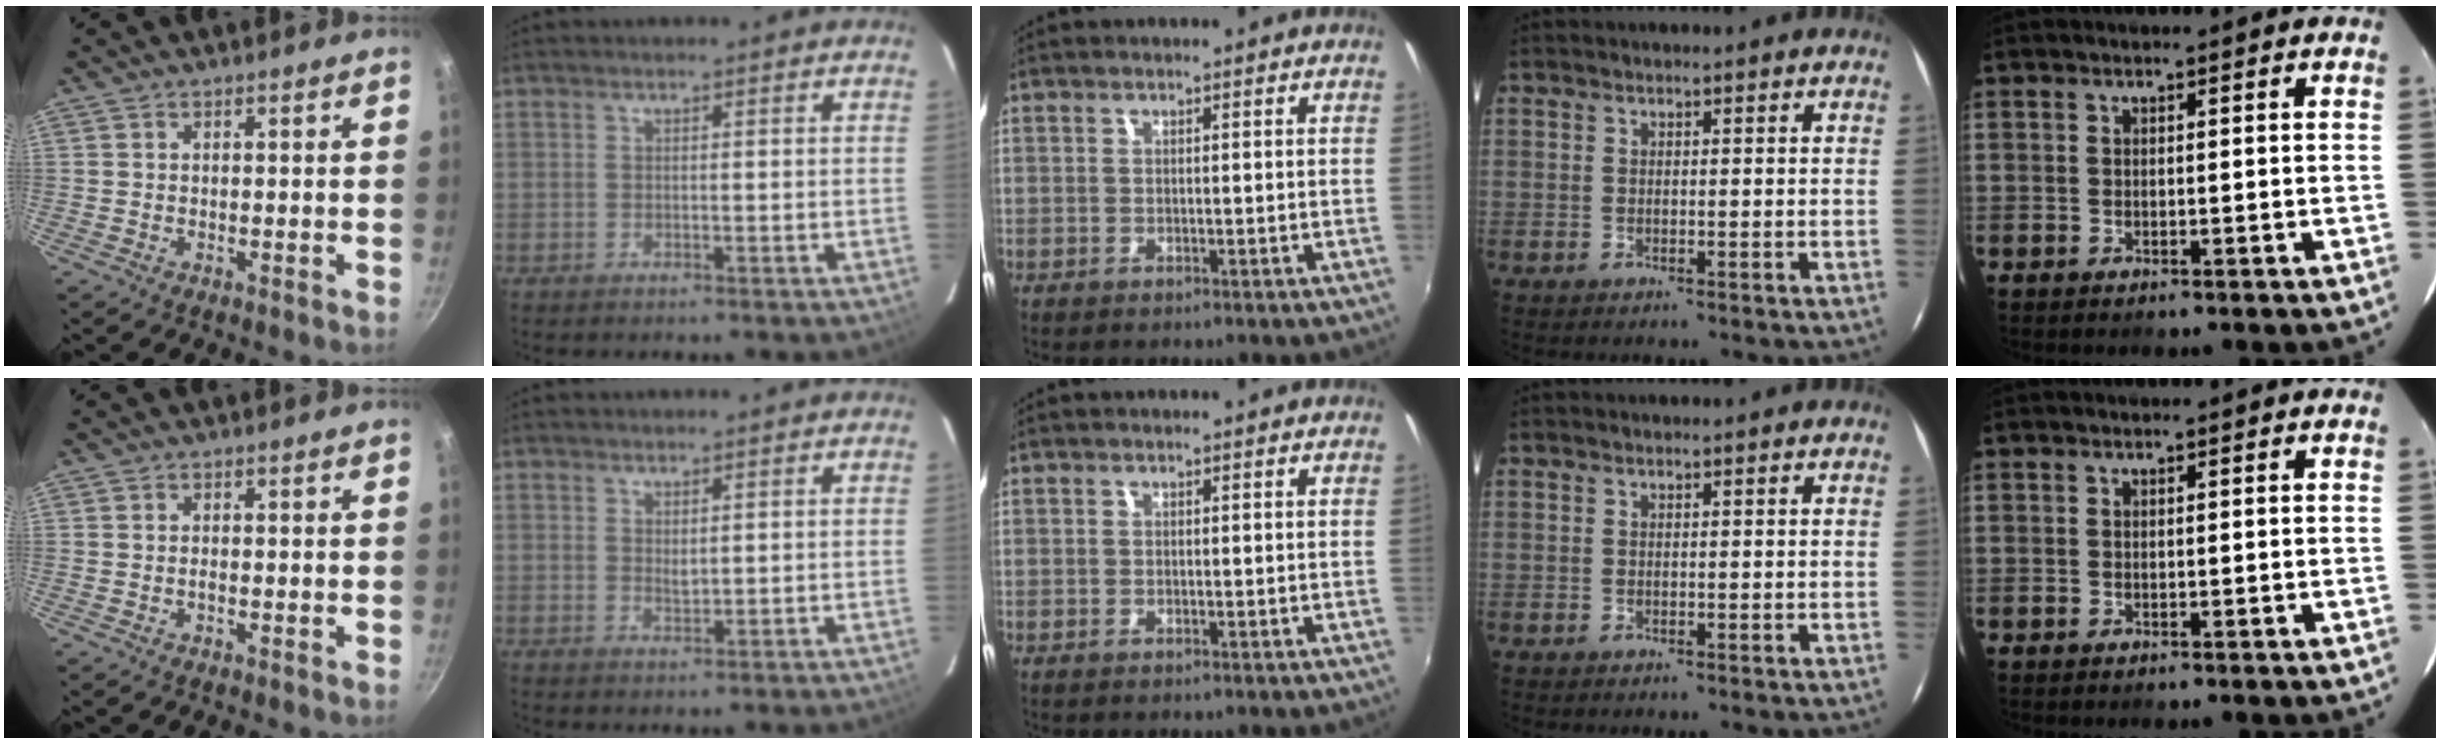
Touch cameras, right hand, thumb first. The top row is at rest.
{"thumb": {"total": 0.7, "force": [-0.3, 0.3, 0.5], "torque": [-0.009, 0.004, -0.007]}, "index": {"total": 1.4, "force": [0.6, 0.8, 1.0], "torque": [-0.017, -0.001, 0.011]}}